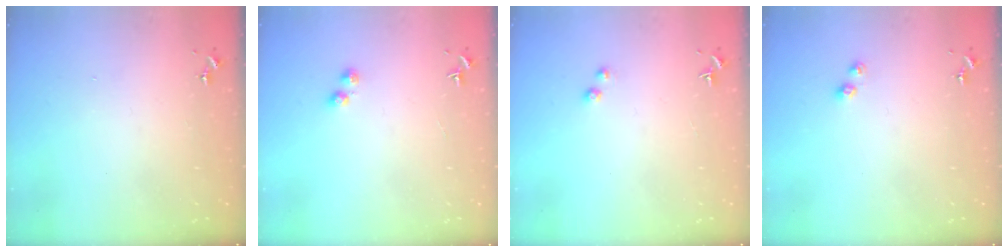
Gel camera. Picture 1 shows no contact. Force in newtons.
{"total": 3.2, "press": 3.1, "slide": 0.6}
{"total": 1.0, "press": 1.0, "slide": 0.1}
{"total": 3.4, "press": 3.4, "slide": 0.5}